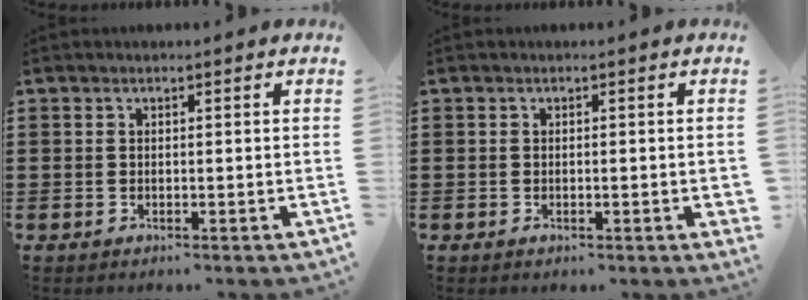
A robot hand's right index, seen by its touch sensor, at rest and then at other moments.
{"total": 1.0, "force": [-0.2, 0.1, 1.0], "torque": [-0.016, -0.002, -0.004]}